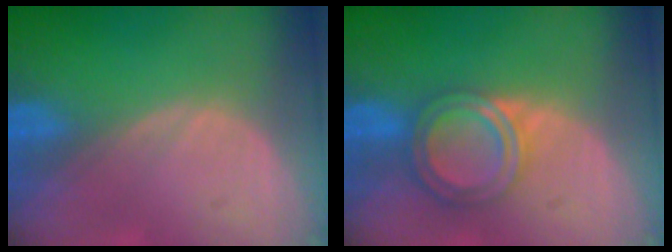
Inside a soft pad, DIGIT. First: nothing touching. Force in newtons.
{"total": 5.9, "press": 5.4, "slide": 2.5}